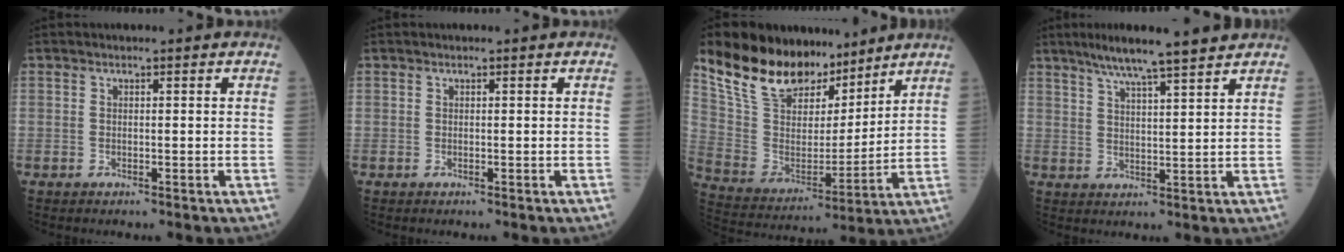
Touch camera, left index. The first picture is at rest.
{"total": 0.0}
{"total": 17.3, "force": [13.6, 7.6, 7.5], "torque": [-0.142, 0.020, 0.251]}
{"total": 9.3, "force": [7.8, -0.3, 5.1], "torque": [-0.084, 0.014, 0.118]}